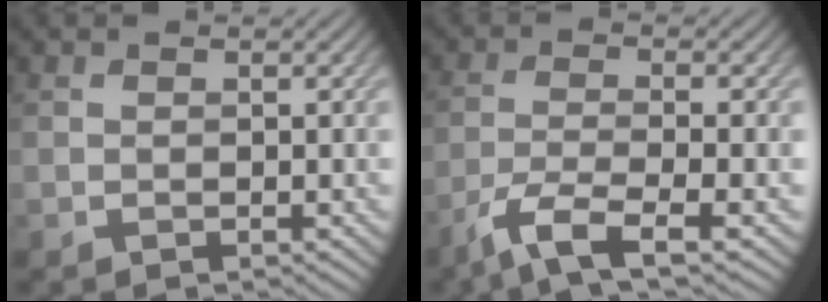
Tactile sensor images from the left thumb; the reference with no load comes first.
{"total": 6.2, "force": [-3.9, 1.2, 4.6], "torque": [-0.093, -0.006, -0.085]}